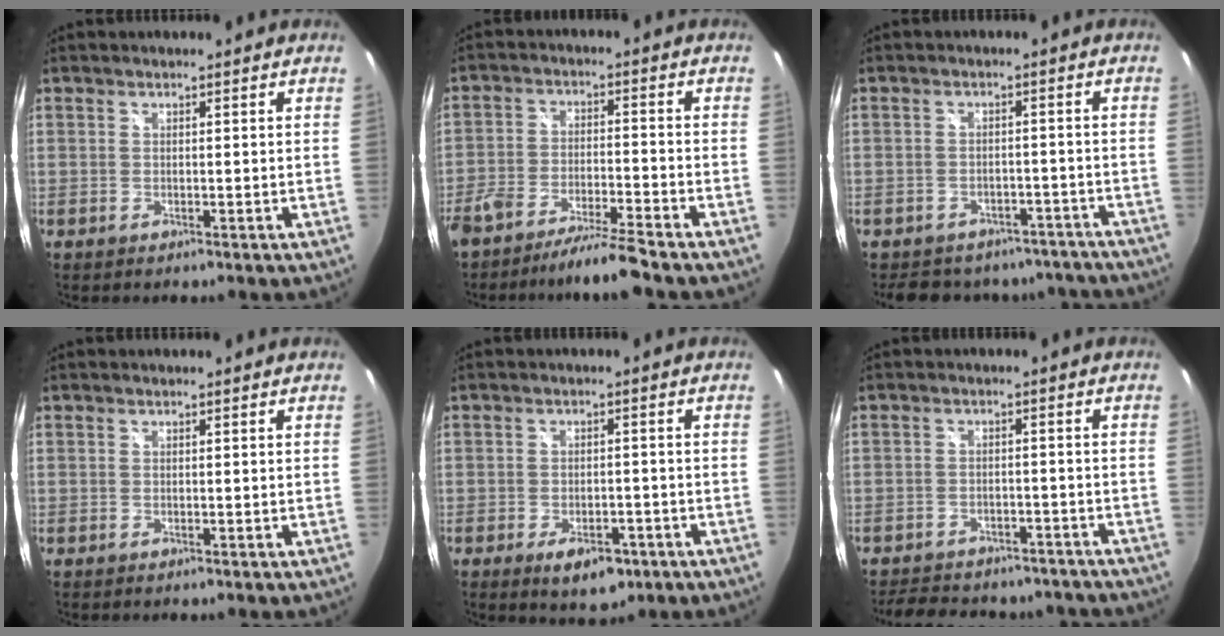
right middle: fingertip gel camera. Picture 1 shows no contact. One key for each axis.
{"total": 8.7, "fx": -7.6, "fy": -0.1, "fz": 4.2, "tx": -0.095, "ty": -0.005, "tz": -0.134}
{"total": 16.1, "fx": -13.5, "fy": 7.4, "fz": 4.7, "tx": -0.103, "ty": 0.023, "tz": -0.155}
{"total": 0.0}
{"total": 6.8, "fx": -3.9, "fy": 3.6, "fz": 4.3, "tx": -0.081, "ty": -0.006, "tz": -0.051}
{"total": 15.9, "fx": -13.4, "fy": 6.2, "fz": 5.9, "tx": -0.126, "ty": 0.007, "tz": -0.167}